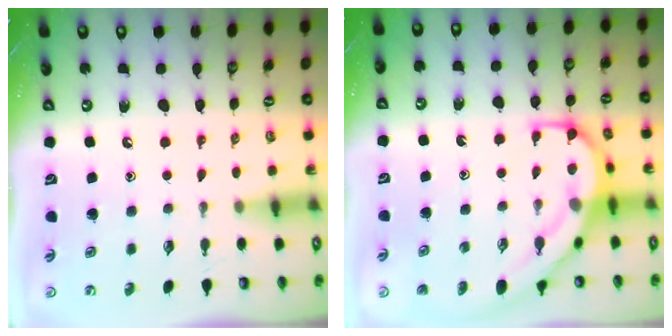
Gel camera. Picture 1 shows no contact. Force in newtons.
{"total": 11.1, "press": 11.1, "slide": 1.0}